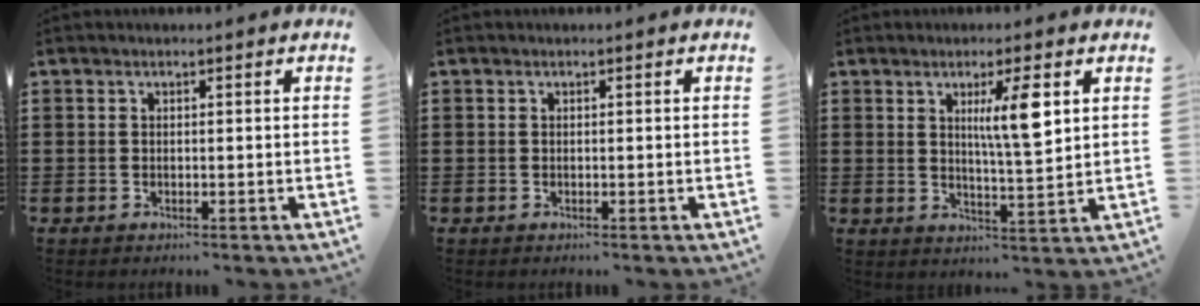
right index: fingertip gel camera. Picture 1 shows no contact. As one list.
[{"total": 0.0}, {"total": 6.7, "force": [2.4, 1.0, 6.1], "torque": [-0.108, -0.003, 0.033]}]